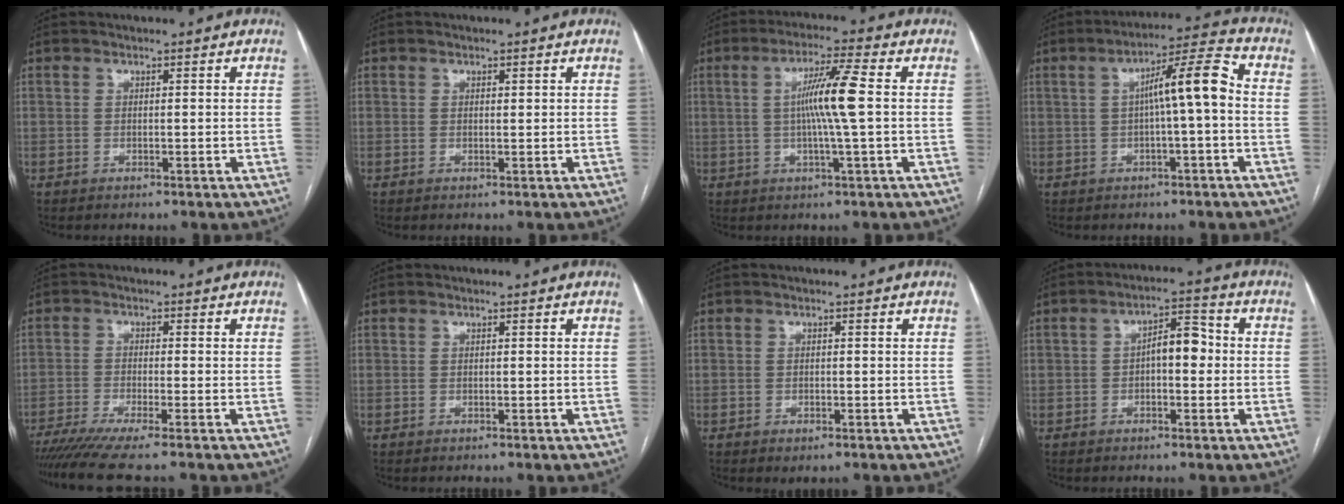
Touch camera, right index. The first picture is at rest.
{"total": 0.5, "force": [0.3, 0.2, 0.4], "torque": [-0.007, -0.001, 0.004]}
{"total": 8.3, "force": [0.5, -0.7, 8.3], "torque": [-0.149, 0.003, 0.007]}
{"total": 8.7, "force": [0.1, 0.4, 8.6], "torque": [-0.136, 0.027, -0.001]}
{"total": 9.9, "force": [-8.2, -0.8, 5.6], "torque": [-0.084, -0.020, -0.134]}
{"total": 0.0}
{"total": 1.0, "force": [-0.6, 0.5, 0.7], "torque": [-0.010, -0.001, -0.003]}
{"total": 5.7, "force": [-0.1, 2.4, 5.2], "torque": [-0.081, 0.026, -0.006]}